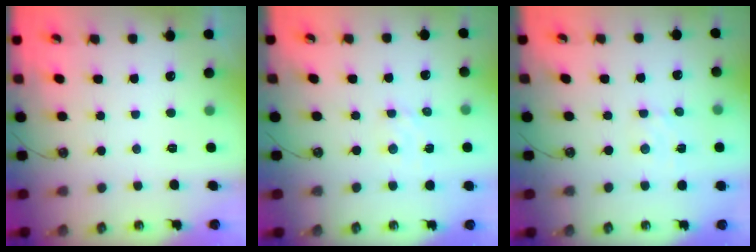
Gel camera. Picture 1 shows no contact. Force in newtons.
{"total": 2.8, "press": 2.7, "slide": 0.4}
{"total": 3.3, "press": 3.3, "slide": 0.5}